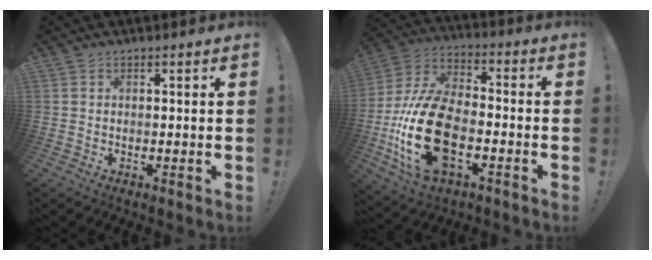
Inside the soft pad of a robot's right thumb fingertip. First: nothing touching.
{"total": 23.3, "force": [-6.9, 13.5, 17.8], "torque": [-0.353, 0.033, -0.104]}